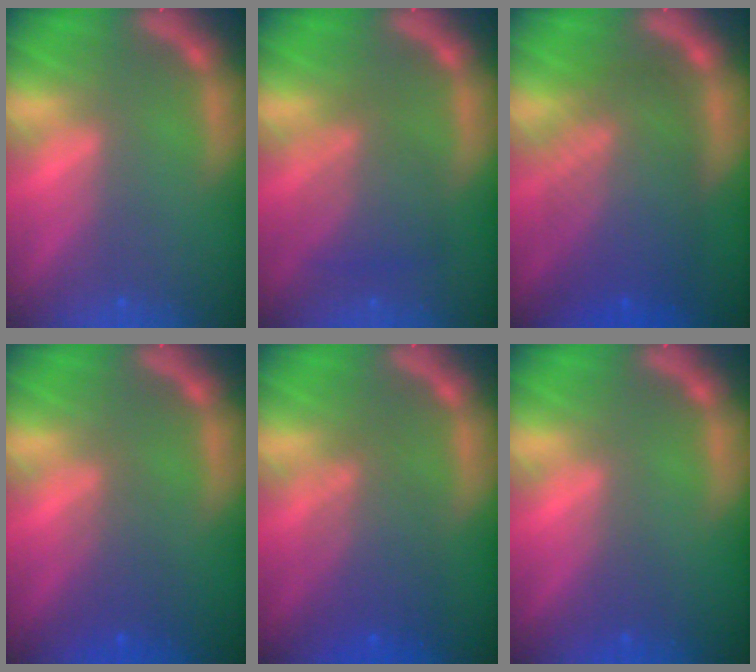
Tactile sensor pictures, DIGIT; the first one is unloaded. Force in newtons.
{"total": 4.6}
{"total": 9.0}
{"total": 2.5}
{"total": 5.1}
{"total": 0.9}